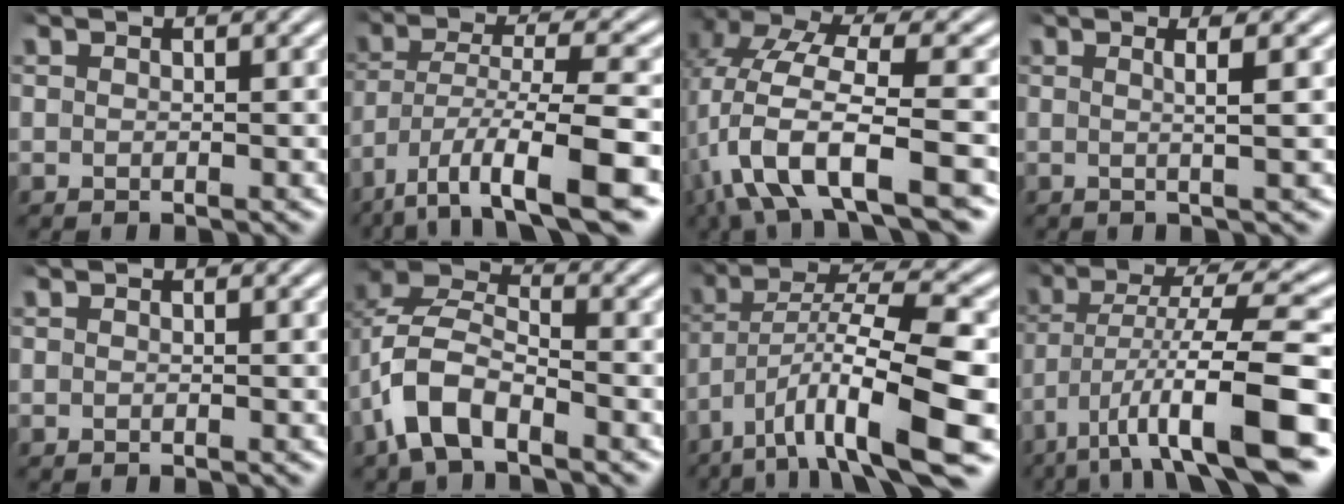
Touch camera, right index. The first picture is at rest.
{"total": 9.3, "force": [-5.2, 3.4, 6.9], "torque": [-0.111, -0.028, -0.063]}
{"total": 8.8, "force": [-1.8, 4.5, 7.3], "torque": [-0.166, -0.024, -0.020]}
{"total": 2.3, "force": [0.4, -0.8, 2.2], "torque": [-0.038, 0.002, 0.006]}
{"total": 0.0}
{"total": 6.4, "force": [-1.3, 5.0, 3.8], "torque": [-0.097, -0.011, -0.033]}
{"total": 9.9, "force": [-2.9, 3.7, 8.7], "torque": [-0.142, -0.015, -0.034]}
{"total": 10.1, "force": [-4.0, 3.2, 8.7], "torque": [-0.138, -0.021, -0.044]}